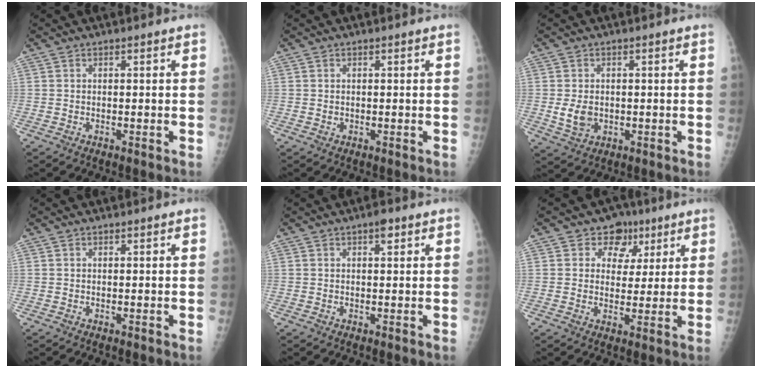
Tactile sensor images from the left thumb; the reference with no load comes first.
{"total": 0.6, "force": [0.1, 0.5, 0.2], "torque": [-0.001, 0.000, 0.003]}
{"total": 4.5, "force": [-0.2, 3.4, 2.9], "torque": [-0.043, -0.006, 0.005]}
{"total": 0.0}
{"total": 1.9, "force": [1.1, 0.8, 1.4], "torque": [-0.015, -0.003, 0.014]}
{"total": 7.2, "force": [3.7, 5.9, 1.9], "torque": [0.010, -0.007, 0.051]}